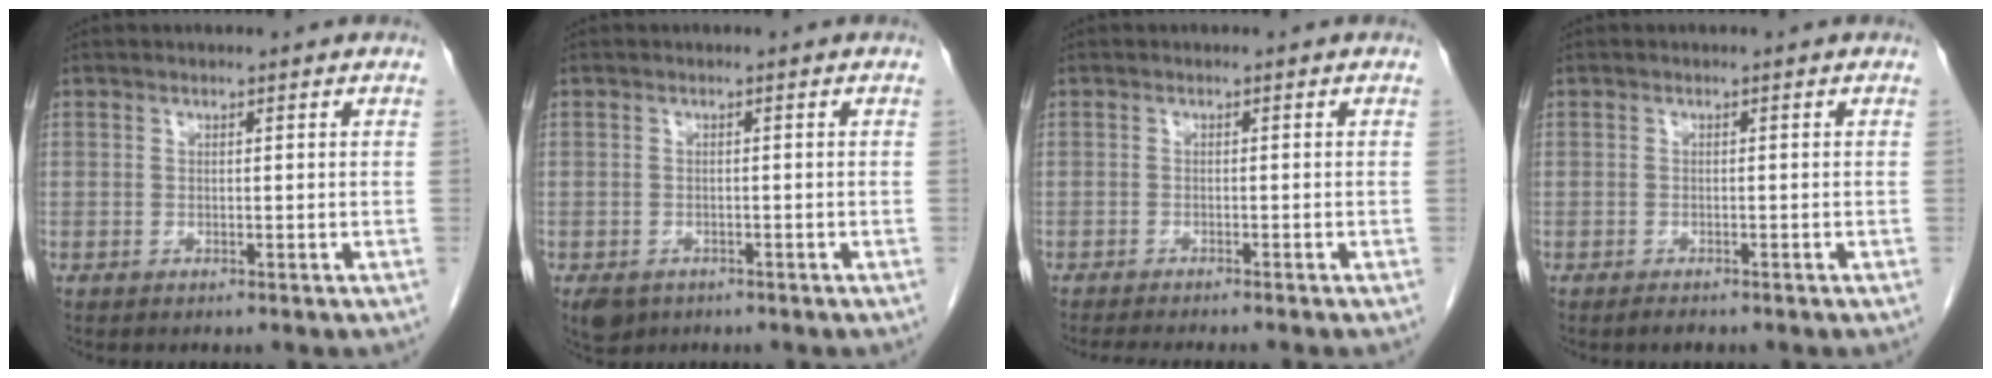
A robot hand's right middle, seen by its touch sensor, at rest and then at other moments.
{"total": 3.6, "force": [-2.3, 2.4, 1.3], "torque": [-0.020, -0.002, -0.032]}
{"total": 6.6, "force": [-5.8, 0.0, 3.1], "torque": [-0.027, -0.015, -0.086]}
{"total": 1.0, "force": [-0.8, 0.2, 0.5], "torque": [-0.015, -0.004, -0.011]}